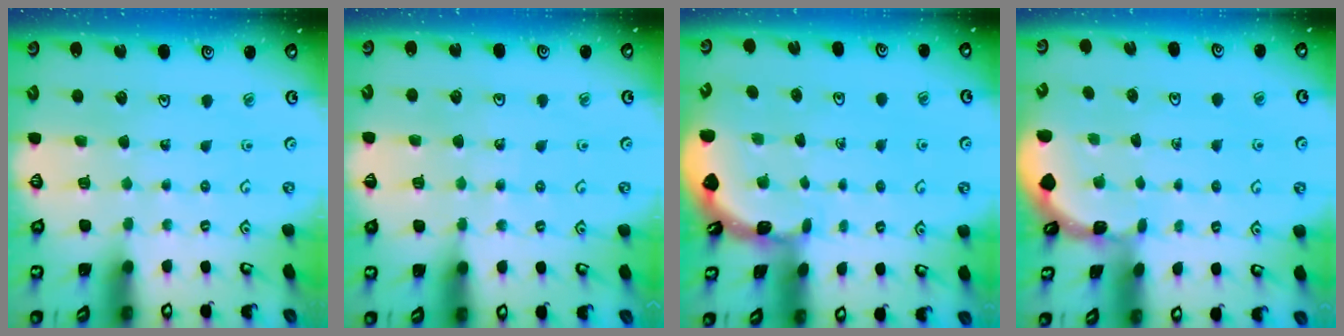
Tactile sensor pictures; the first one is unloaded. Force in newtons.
{"total": 4.7, "press": 4.6, "slide": 1.2}
{"total": 1.6, "press": 1.6, "slide": 0.2}
{"total": 0.7, "press": 0.6, "slide": 0.1}